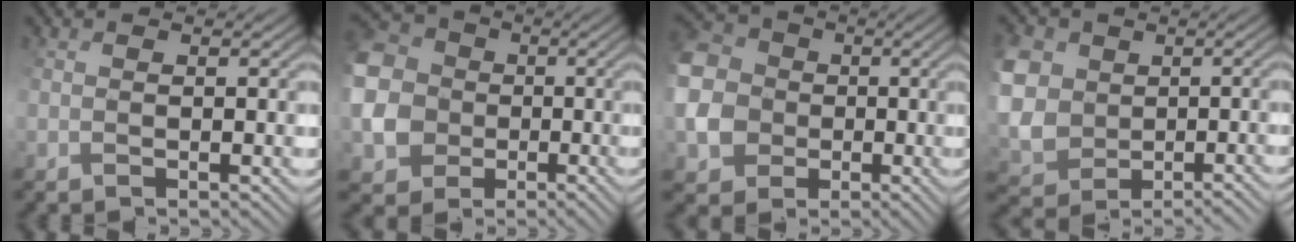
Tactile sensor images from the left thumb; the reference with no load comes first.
{"total": 12.3, "force": [-0.3, 11.5, 4.5], "torque": [-0.183, -0.003, -0.021]}
{"total": 10.9, "force": [-0.4, 10.1, 4.1], "torque": [-0.159, -0.009, -0.018]}
{"total": 7.3, "force": [1.7, 6.3, 3.3], "torque": [-0.103, -0.001, 0.029]}